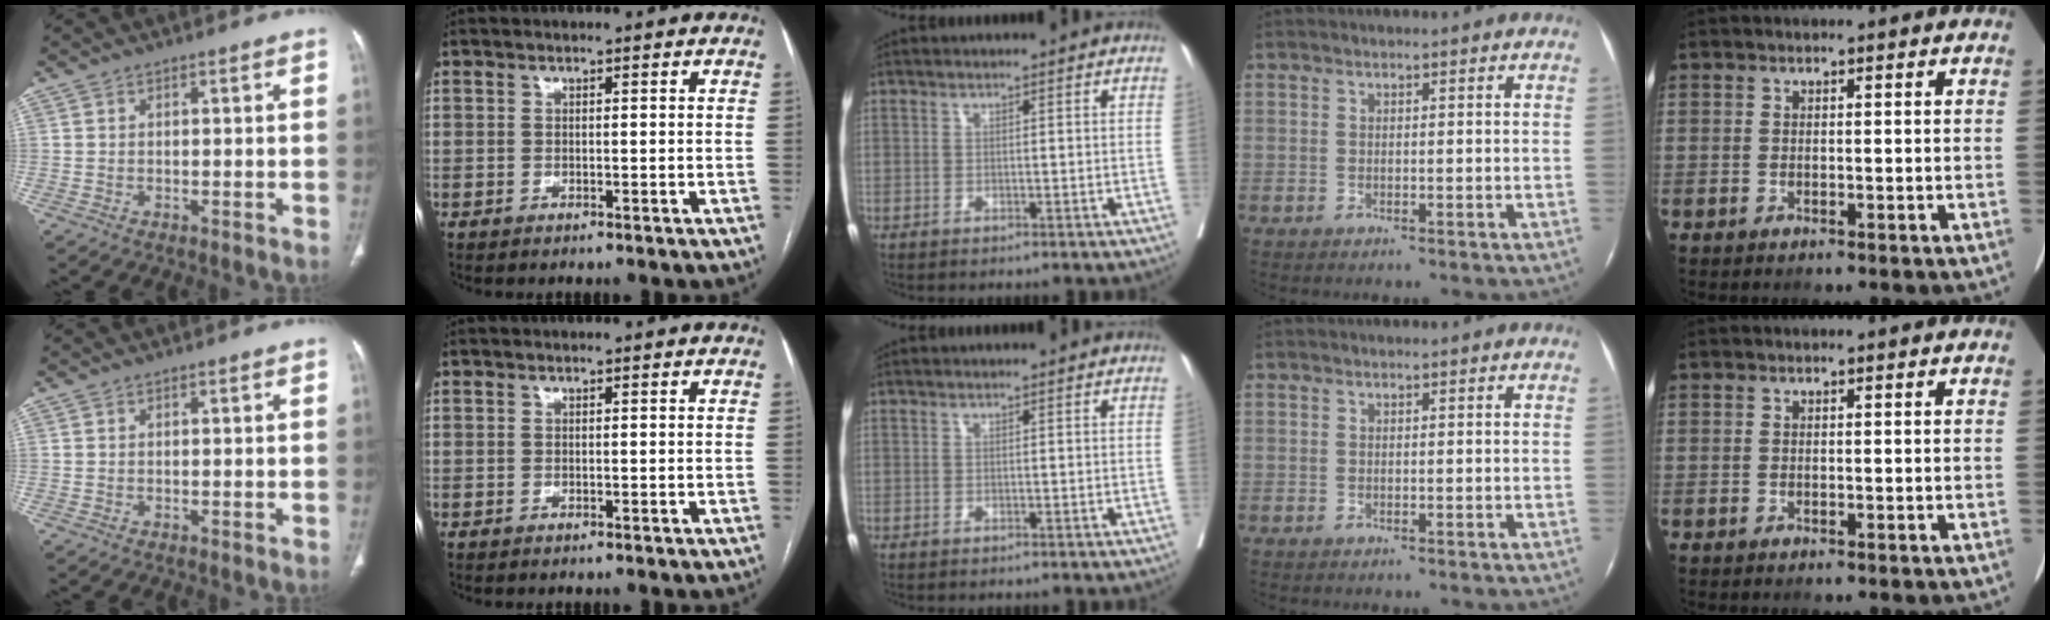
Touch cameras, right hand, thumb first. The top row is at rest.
{}